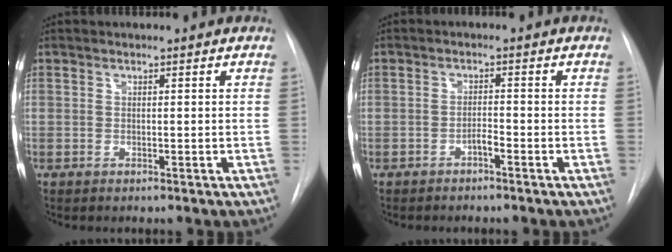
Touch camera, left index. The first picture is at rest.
{"total": 1.5, "force": [-1.1, 0.1, 0.9], "torque": [-0.015, 0.003, -0.021]}